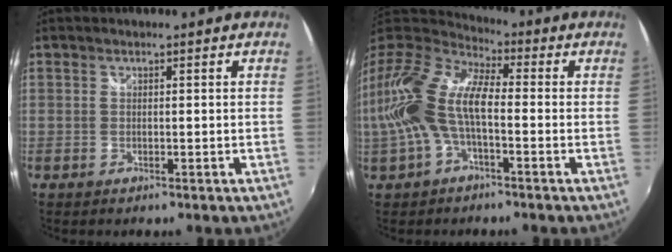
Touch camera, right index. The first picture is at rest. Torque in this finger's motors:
{"motor_torque": [0.65, -0.14, 0.99, 0.21]}